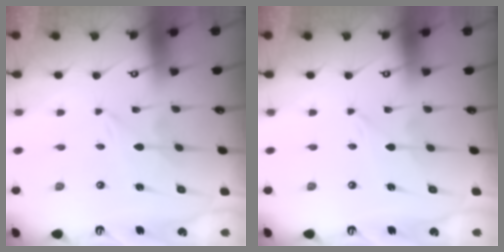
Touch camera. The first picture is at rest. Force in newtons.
{"total": 0.0}